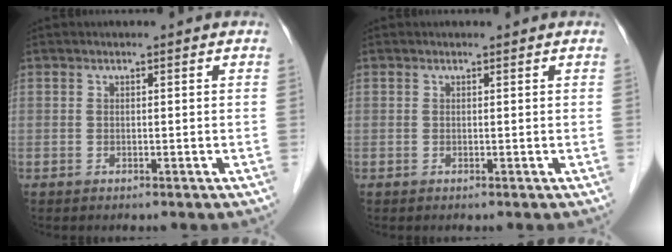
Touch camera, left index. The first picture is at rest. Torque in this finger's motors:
{"motor_torque": [0.02, 0.06, 0.00, -0.01]}